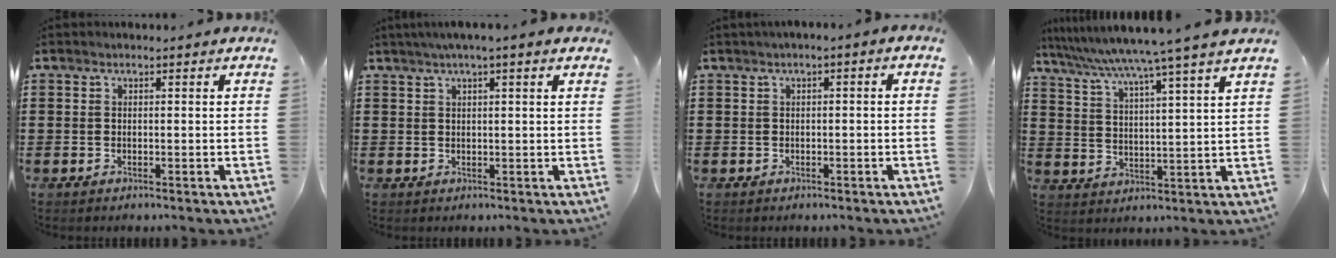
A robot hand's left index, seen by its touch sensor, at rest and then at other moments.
{"total": 2.0, "force": [1.3, 0.3, 1.5], "torque": [-0.032, 0.003, 0.023]}
{"total": 1.2, "force": [-0.9, 0.5, 0.6], "torque": [-0.014, 0.003, -0.021]}
{"total": 6.3, "force": [5.3, -1.8, 2.9], "torque": [-0.076, -0.043, 0.083]}